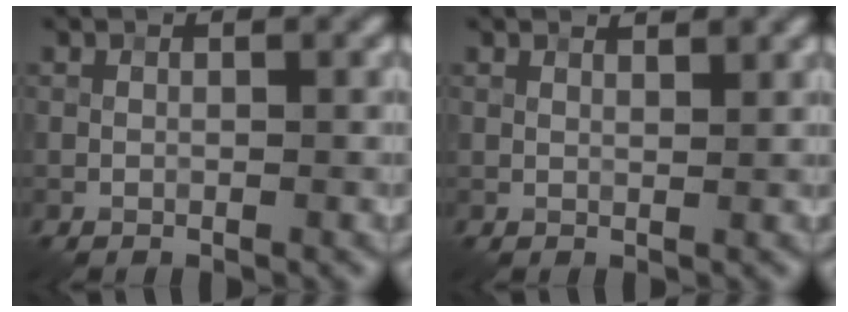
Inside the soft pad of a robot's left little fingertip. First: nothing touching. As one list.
[{"total": 1.5, "force": [1.4, 0.1, 0.6], "torque": [-0.014, 0.001, 0.013]}]